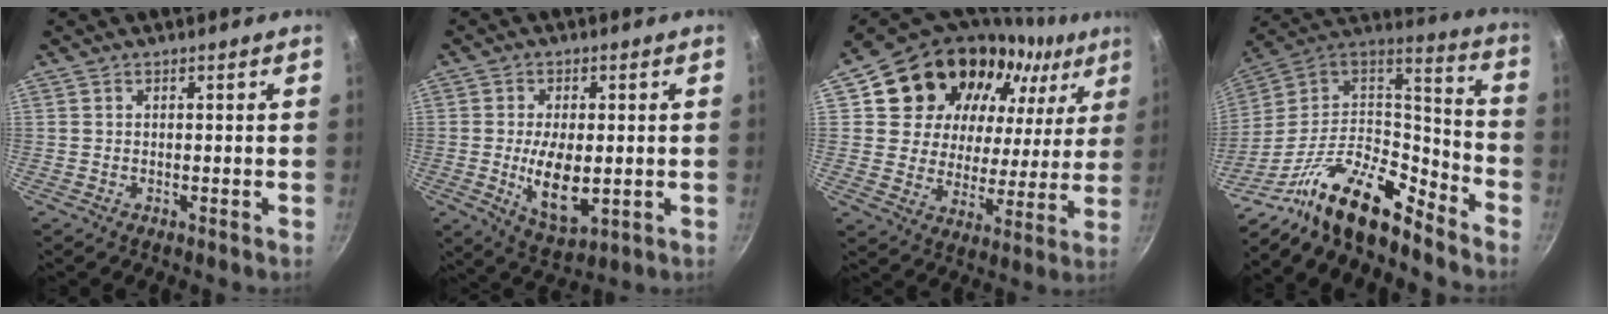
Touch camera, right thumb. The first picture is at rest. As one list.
[{"total": 10.0, "force": [-0.9, 5.1, 8.6], "torque": [-0.148, -0.009, -0.003]}, {"total": 21.5, "force": [11.7, 14.9, 10.1], "torque": [-0.145, -0.039, 0.195]}, {"total": 20.0, "force": [-13.8, 8.5, 11.8], "torque": [-0.181, 0.090, -0.265]}]